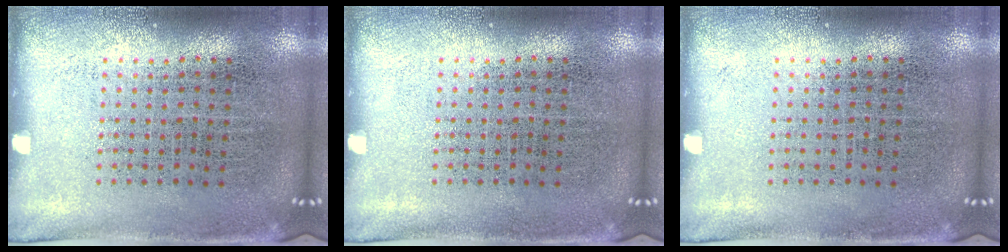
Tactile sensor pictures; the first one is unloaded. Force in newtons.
{"total": 0.0}
{"total": 0.0}